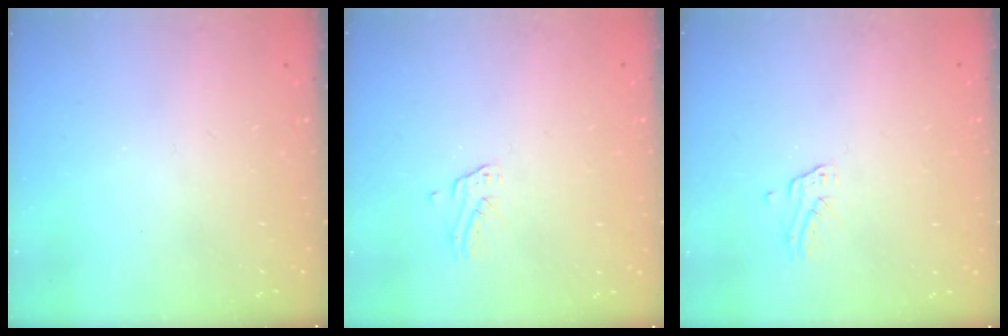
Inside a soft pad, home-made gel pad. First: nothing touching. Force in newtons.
{"total": 2.6, "press": 2.6, "slide": 0.2}
{"total": 2.6, "press": 2.6, "slide": 0.2}